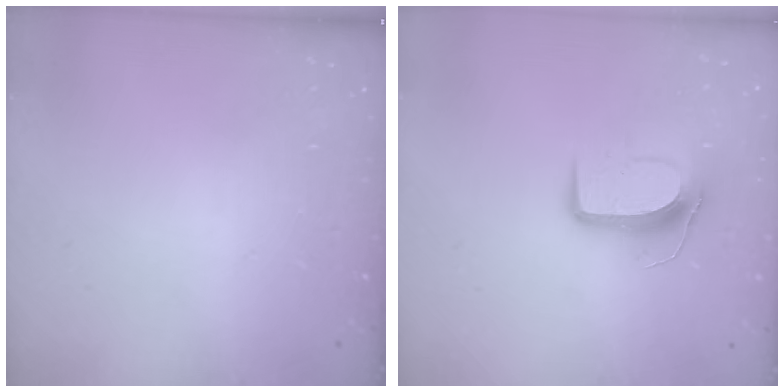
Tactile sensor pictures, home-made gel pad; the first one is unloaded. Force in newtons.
{"total": 9.2, "press": 9.2, "slide": 0.2}